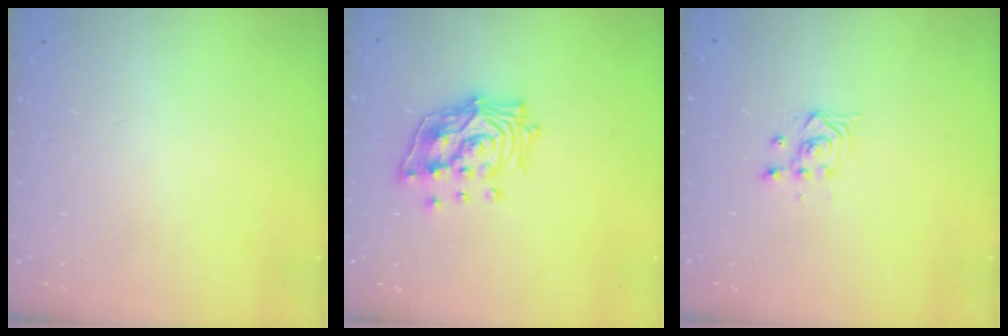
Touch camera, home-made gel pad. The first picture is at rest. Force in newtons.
{"total": 15.1, "press": 15.0, "slide": 2.0}
{"total": 3.3, "press": 3.2, "slide": 0.4}